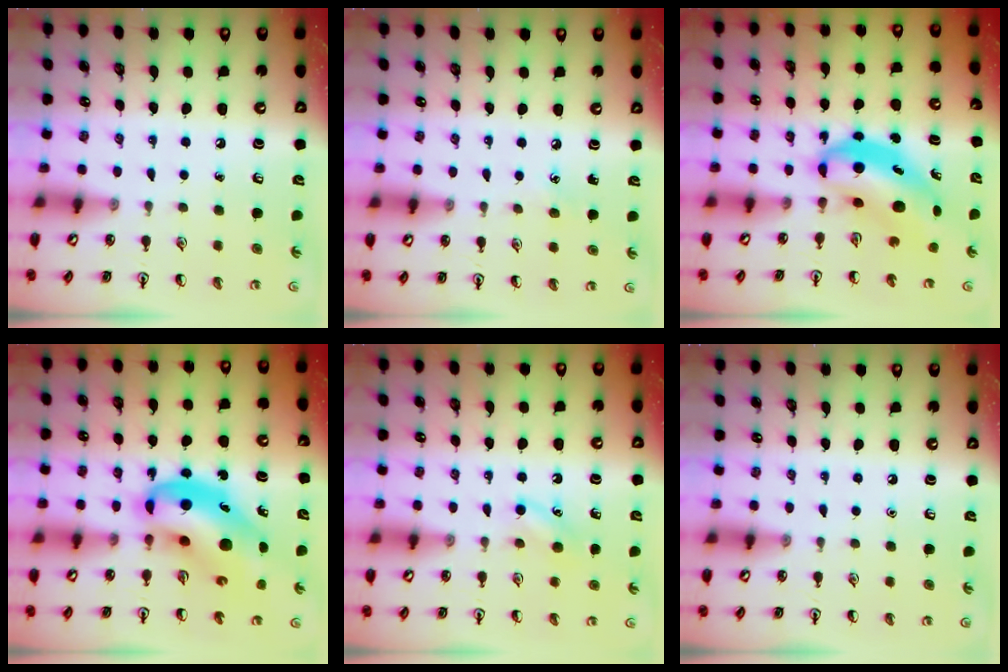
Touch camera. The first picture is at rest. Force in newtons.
{"total": 3.0, "press": 2.8, "slide": 1.1}
{"total": 6.3, "press": 6.1, "slide": 1.6}
{"total": 12.3, "press": 11.7, "slide": 3.7}
{"total": 4.7, "press": 4.5, "slide": 1.4}
{"total": 0.0}